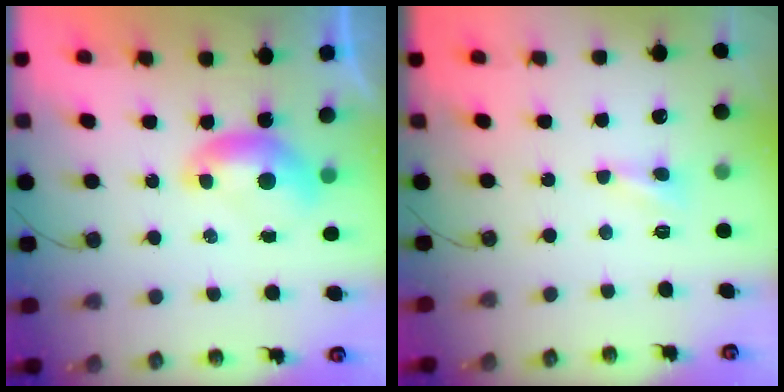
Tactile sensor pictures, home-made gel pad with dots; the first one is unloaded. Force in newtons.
{"total": 2.4, "press": 2.3, "slide": 0.4}